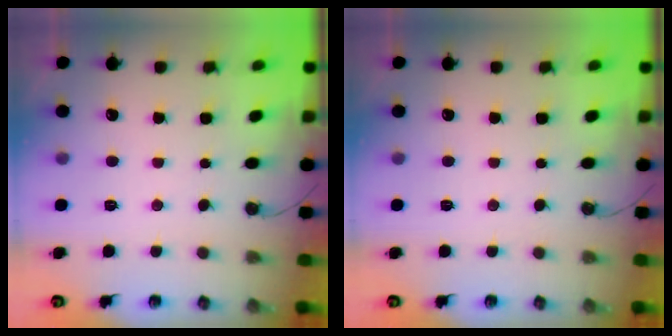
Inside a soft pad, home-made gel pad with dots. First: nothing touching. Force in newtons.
{"total": 0.0}